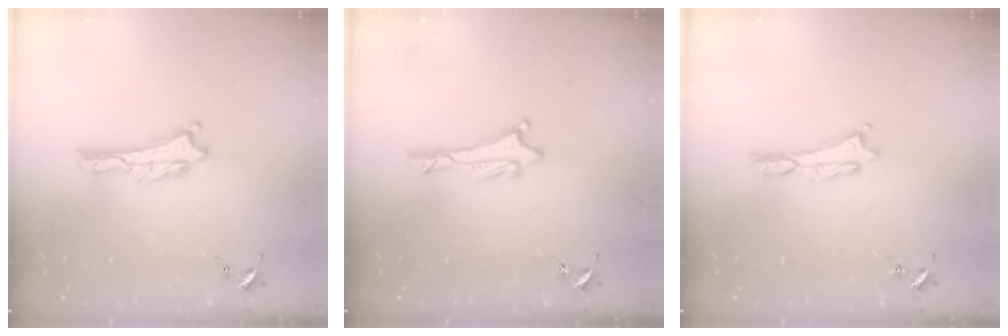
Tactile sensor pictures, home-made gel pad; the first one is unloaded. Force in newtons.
{"total": 1.1, "press": 1.1, "slide": 0.1}
{"total": 0.0}